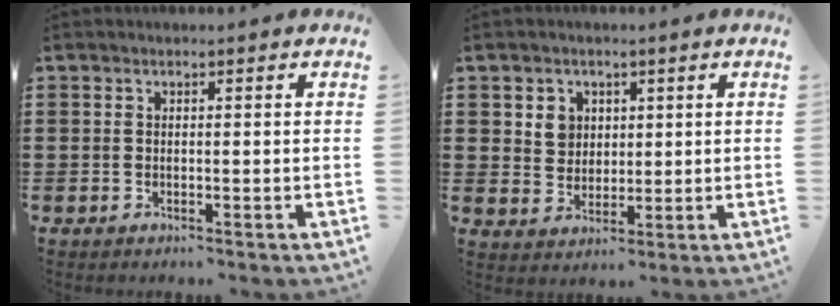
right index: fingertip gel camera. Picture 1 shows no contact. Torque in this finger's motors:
{"motor_torque": [0.04, -0.02, 0.09, 0.05]}